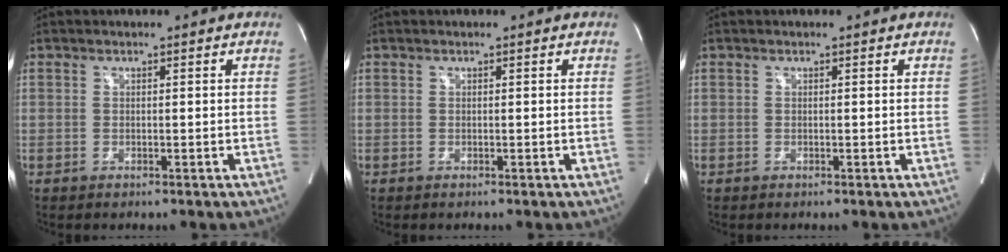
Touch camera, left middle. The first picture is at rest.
{"total": 0.0}
{"total": 0.0}